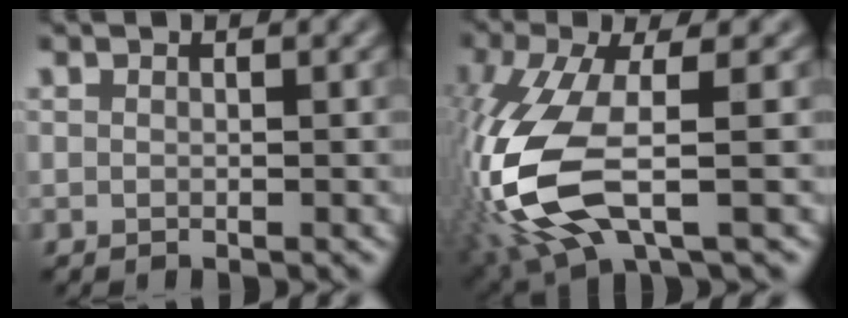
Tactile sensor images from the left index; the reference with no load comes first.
{"total": 10.4, "force": [-2.8, 3.9, 9.3], "torque": [-0.231, -0.011, -0.059]}